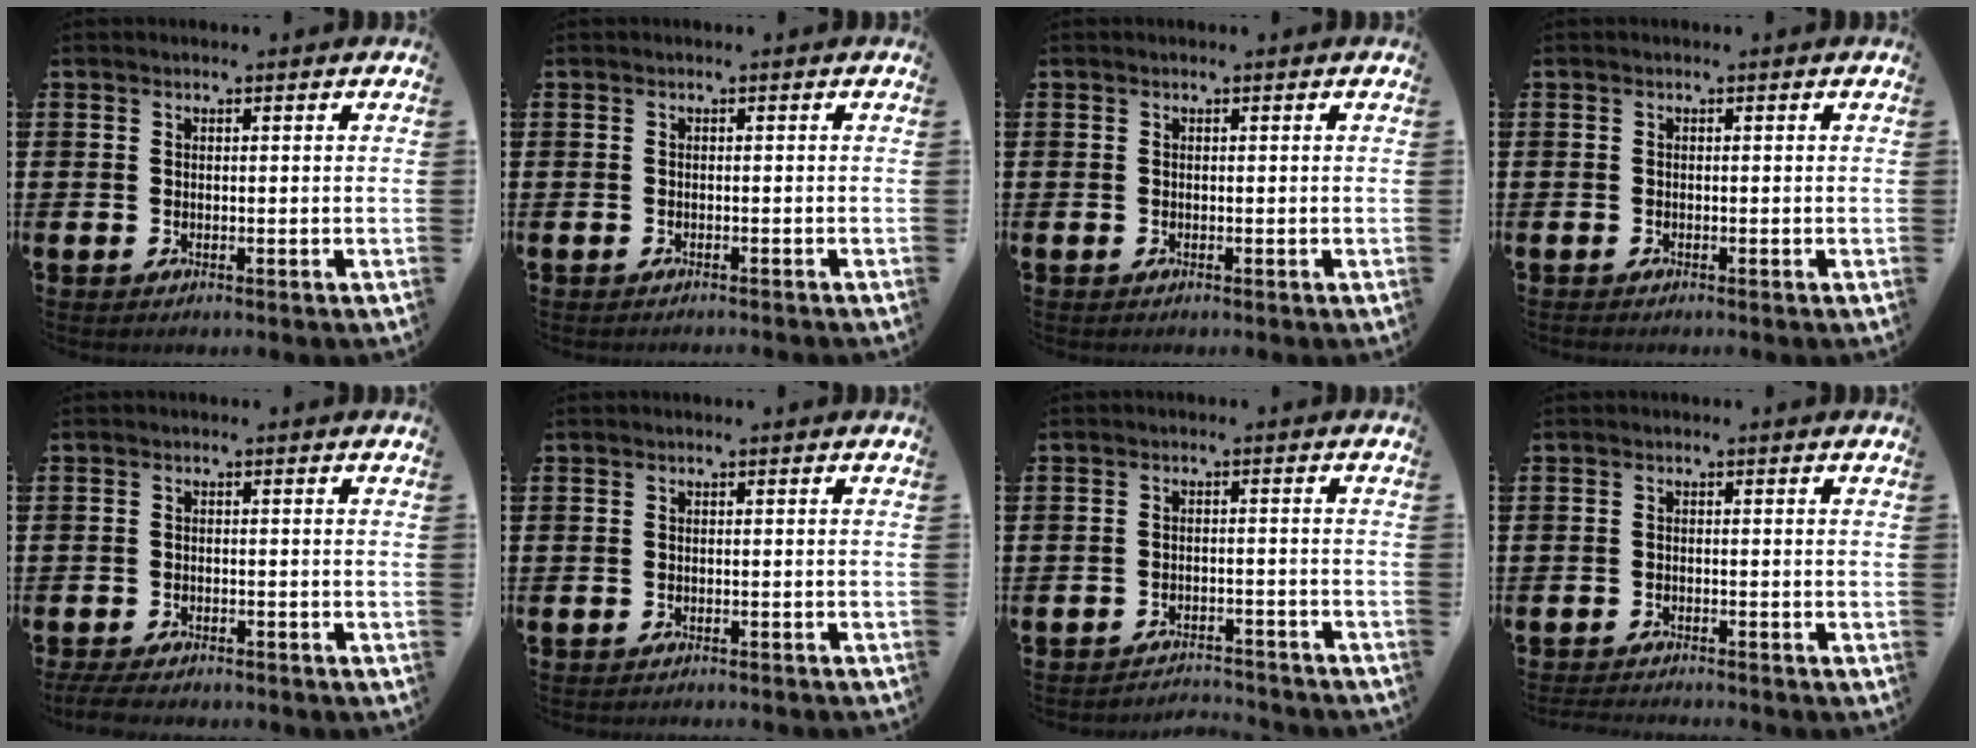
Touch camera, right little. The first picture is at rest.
{"total": 0.5, "force": [-0.5, -0.2, 0.0], "torque": [0.001, -0.001, -0.011]}
{"total": 0.0}
{"total": 0.0}
{"total": 2.1, "force": [-2.0, 0.3, 0.6], "torque": [-0.012, 0.005, -0.040]}
{"total": 0.7, "force": [-0.7, -0.1, 0.0], "torque": [0.000, -0.001, -0.015]}
{"total": 2.4, "force": [-2.4, -0.1, -0.2], "torque": [-0.003, 0.004, -0.054]}
{"total": 1.4, "force": [-1.4, -0.1, 0.1], "torque": [-0.002, 0.002, -0.027]}